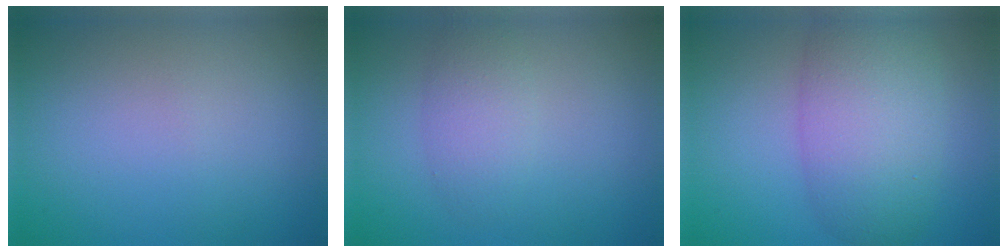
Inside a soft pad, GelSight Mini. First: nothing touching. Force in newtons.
{"total": 2.6, "press": 2.6, "slide": 0.1}
{"total": 7.0, "press": 7.0, "slide": 0.5}